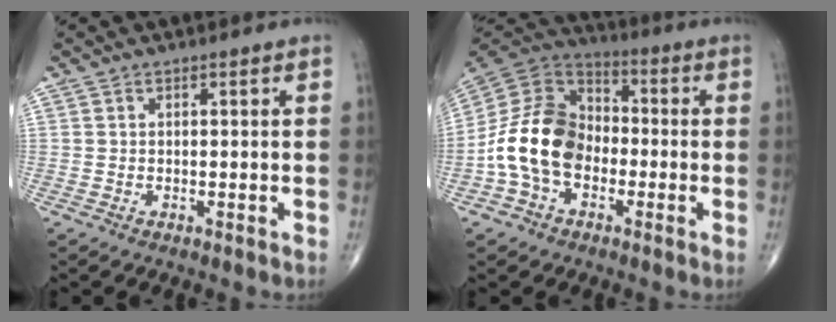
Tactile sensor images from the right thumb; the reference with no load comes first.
{"total": 15.4, "force": [-3.5, 11.0, 10.1], "torque": [-0.174, 0.045, -0.076]}